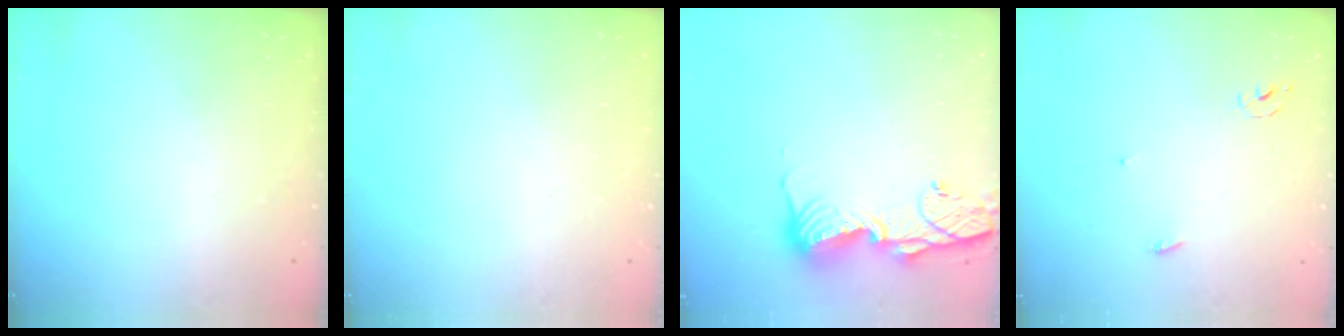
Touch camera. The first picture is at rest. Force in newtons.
{"total": 0.0}
{"total": 14.3, "press": 14.2, "slide": 1.3}
{"total": 2.3, "press": 2.3, "slide": 0.2}